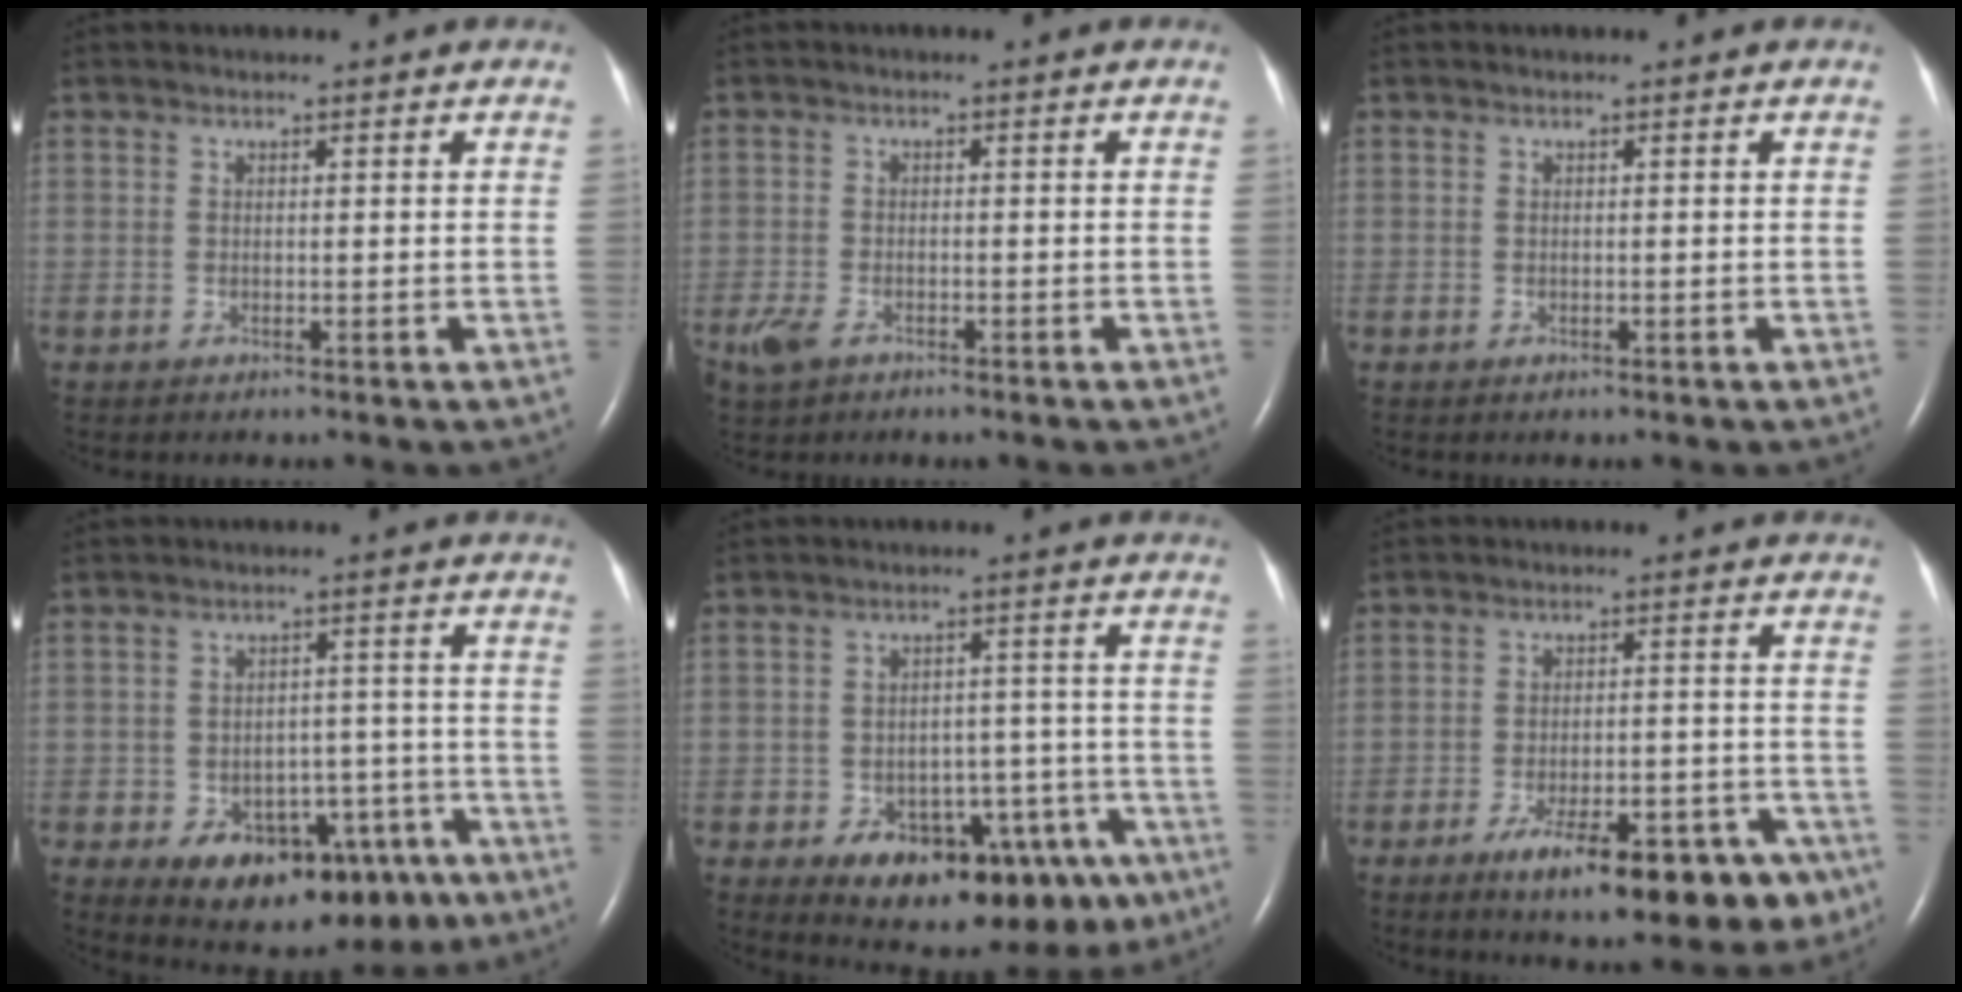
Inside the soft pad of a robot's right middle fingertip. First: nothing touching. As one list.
[{"total": 3.8, "force": [-2.4, 2.1, 2.2], "torque": [-0.051, -0.005, -0.039]}, {"total": 0.0}, {"total": 14.7, "force": [-8.3, 8.2, 8.9], "torque": [-0.111, 0.029, -0.106]}, {"total": 17.0, "force": [-9.6, 8.5, 11.1], "torque": [-0.106, 0.037, -0.123]}, {"total": 15.1, "force": [-9.6, 4.9, 10.6], "torque": [-0.098, 0.016, -0.131]}]